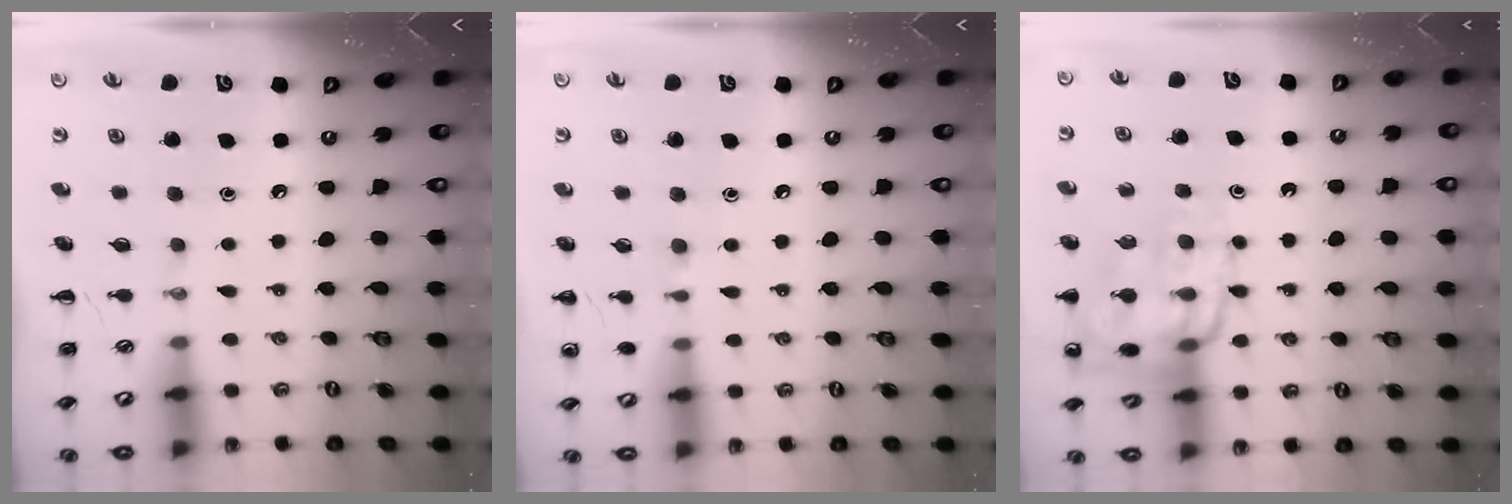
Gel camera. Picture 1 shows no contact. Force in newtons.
{"total": 5.4, "press": 5.1, "slide": 1.7}
{"total": 15.5, "press": 15.5, "slide": 1.0}